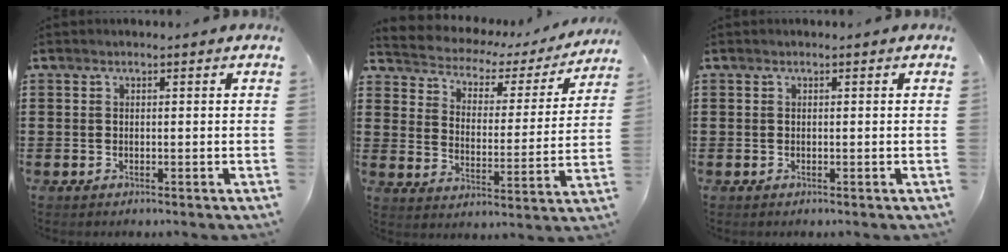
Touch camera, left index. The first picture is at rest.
{"total": 2.7, "force": [2.2, 1.5, 0.5], "torque": [-0.030, -0.019, 0.026]}
{"total": 0.0}